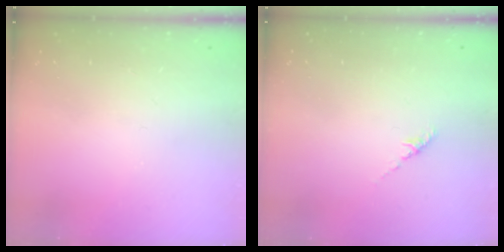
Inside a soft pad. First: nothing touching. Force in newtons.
{"total": 1.2, "press": 1.1, "slide": 0.5}